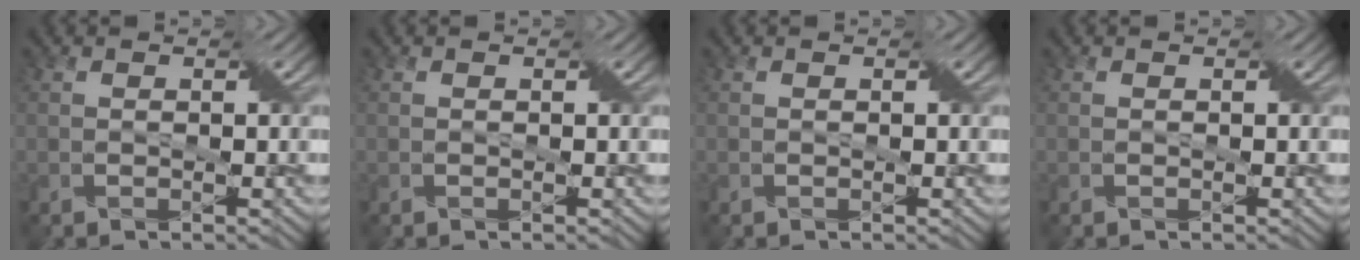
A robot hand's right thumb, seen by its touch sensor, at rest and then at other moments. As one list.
[{"total": 0.0}, {"total": 0.0}, {"total": 0.0}]